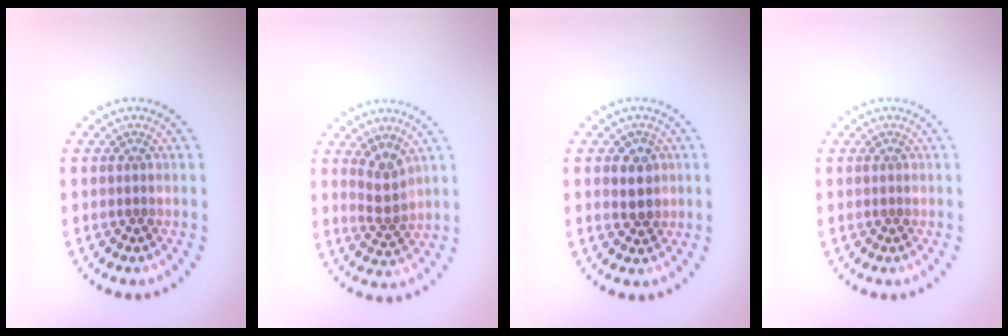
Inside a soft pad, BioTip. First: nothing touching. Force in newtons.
{"total": 2.1, "press": 1.7, "slide": 1.2}
{"total": 1.9, "press": 1.8, "slide": 0.5}
{"total": 0.0}